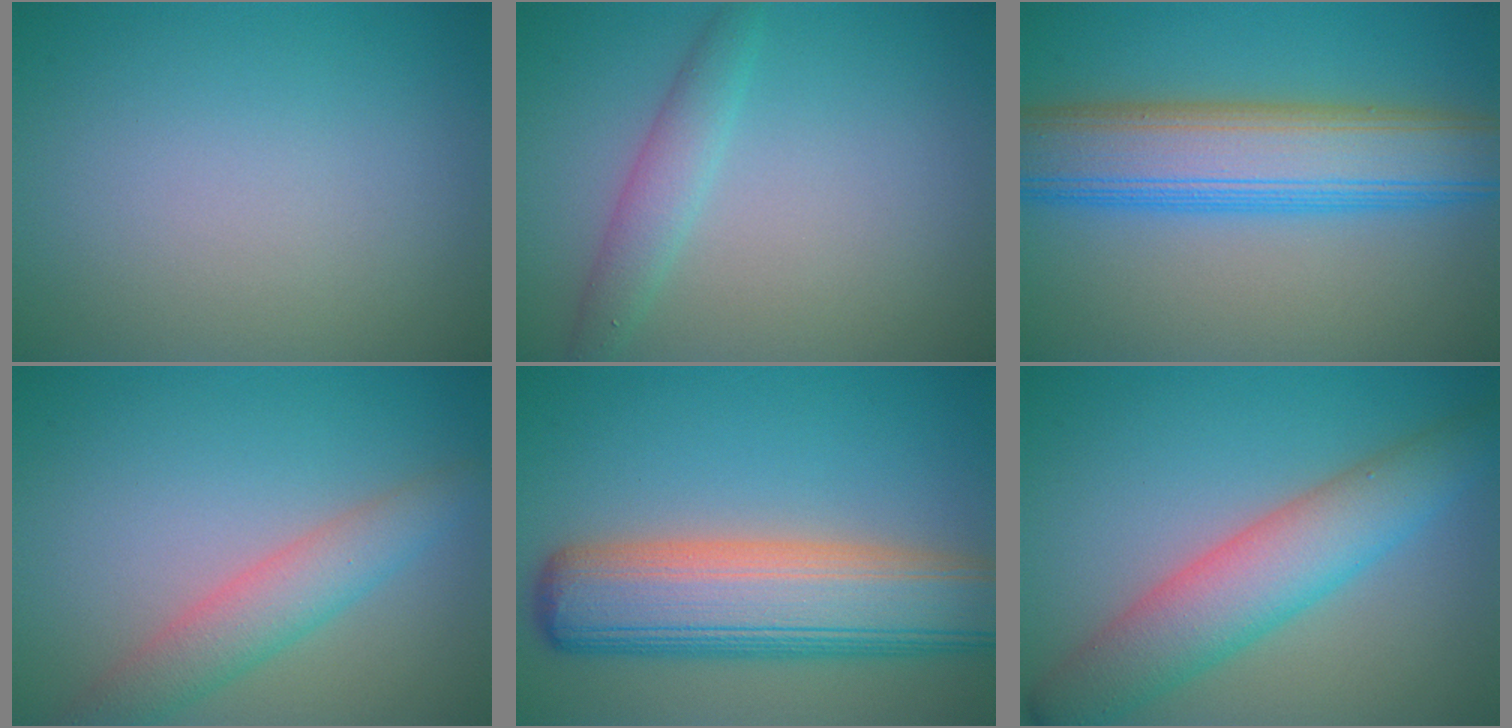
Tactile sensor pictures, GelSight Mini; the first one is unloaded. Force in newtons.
{"total": 2.3, "press": 2.3, "slide": 0.0}
{"total": 9.4, "press": 9.4, "slide": 0.3}
{"total": 3.9, "press": 3.9, "slide": 0.1}
{"total": 10.5, "press": 10.4, "slide": 0.9}
{"total": 6.5, "press": 6.5, "slide": 0.1}